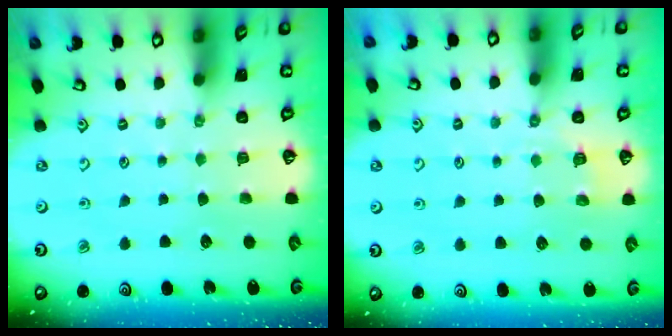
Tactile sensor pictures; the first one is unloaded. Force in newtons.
{"total": 3.5, "press": 3.1, "slide": 1.8}